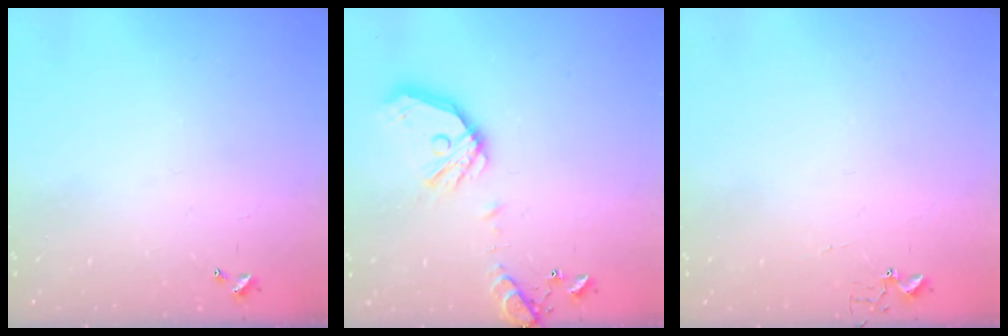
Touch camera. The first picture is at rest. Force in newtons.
{"total": 15.7, "press": 15.4, "slide": 2.5}
{"total": 2.7, "press": 2.7, "slide": 0.3}